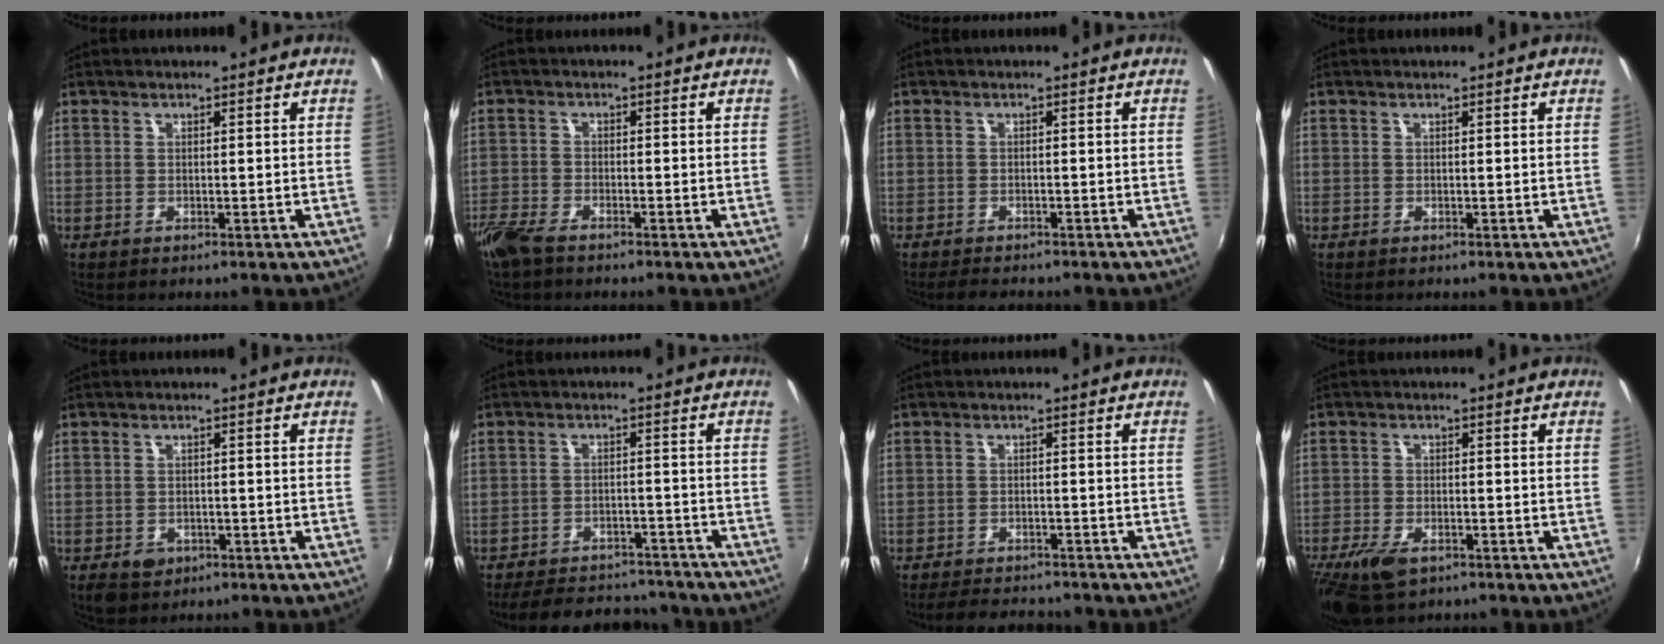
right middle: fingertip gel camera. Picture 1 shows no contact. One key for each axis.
{"total": 6.1, "fx": -5.0, "fy": 1.7, "fz": 3.2, "tx": -0.085, "ty": -0.021, "tz": -0.100}
{"total": 3.3, "fx": -2.9, "fy": 1.3, "fz": 0.9, "tx": -0.029, "ty": -0.006, "tz": -0.049}
{"total": 0.0}
{"total": 4.4, "fx": -2.4, "fy": 3.3, "fz": 1.8, "tx": -0.044, "ty": -0.006, "tz": -0.032}
{"total": 16.7, "fx": -14.4, "fy": 6.4, "fz": 5.8, "tx": -0.132, "ty": 0.025, "tz": -0.184}
{"total": 7.2, "fx": -6.5, "fy": 2.5, "fz": 2.0, "tx": -0.061, "ty": 0.002, "tz": -0.097}
{"total": 8.6, "fx": -5.6, "fy": 4.1, "fz": 5.2, "tx": -0.131, "ty": -0.023, "tz": -0.101}